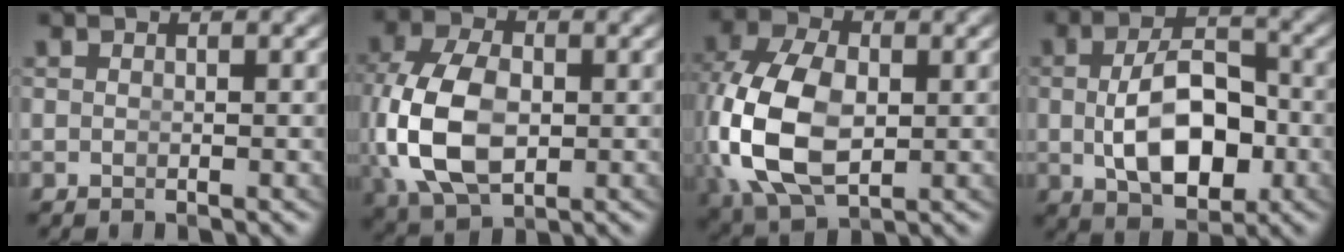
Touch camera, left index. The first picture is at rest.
{"total": 9.1, "force": [-0.6, 6.3, 6.5], "torque": [-0.169, -0.033, 0.016]}
{"total": 10.7, "force": [-0.7, 7.7, 7.4], "torque": [-0.197, -0.046, 0.018]}
{"total": 7.5, "force": [-1.2, 4.1, 6.1], "torque": [-0.089, -0.010, -0.012]}